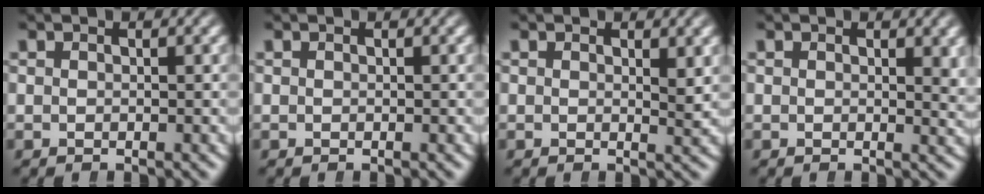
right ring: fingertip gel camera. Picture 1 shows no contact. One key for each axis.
{"total": 0.0}
{"total": 1.0, "fx": 0.8, "fy": 0.0, "fz": 0.6, "tx": -0.009, "ty": -0.010, "tz": 0.012}
{"total": 1.2, "fx": 0.7, "fy": 0.3, "fz": 1.0, "tx": -0.008, "ty": -0.010, "tz": 0.010}